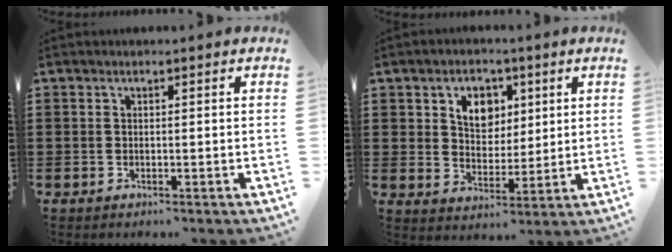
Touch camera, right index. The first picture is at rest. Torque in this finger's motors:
{"motor_torque": [0.82, 0.55, 0.16, 0.06]}